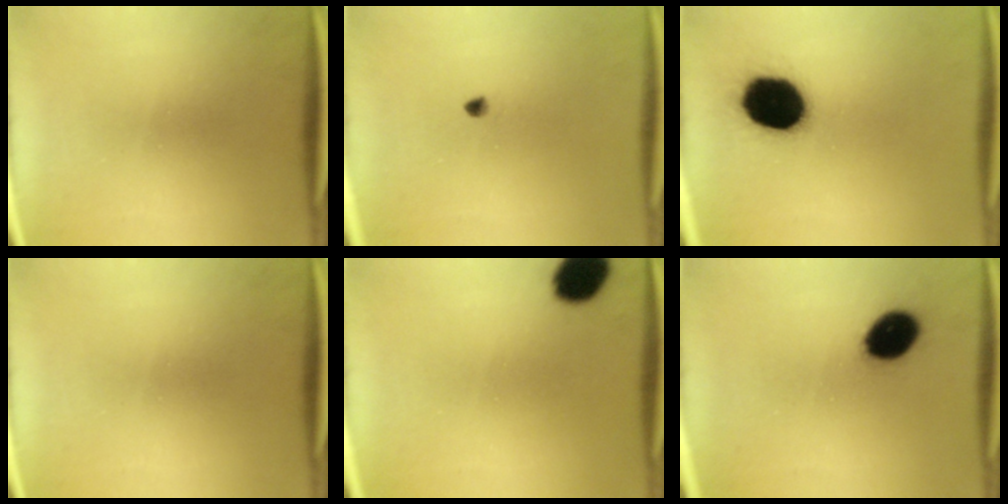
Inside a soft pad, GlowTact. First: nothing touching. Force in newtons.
{"total": 1.1}
{"total": 19.4}
{"total": 0.0}
{"total": 8.8}
{"total": 9.8}